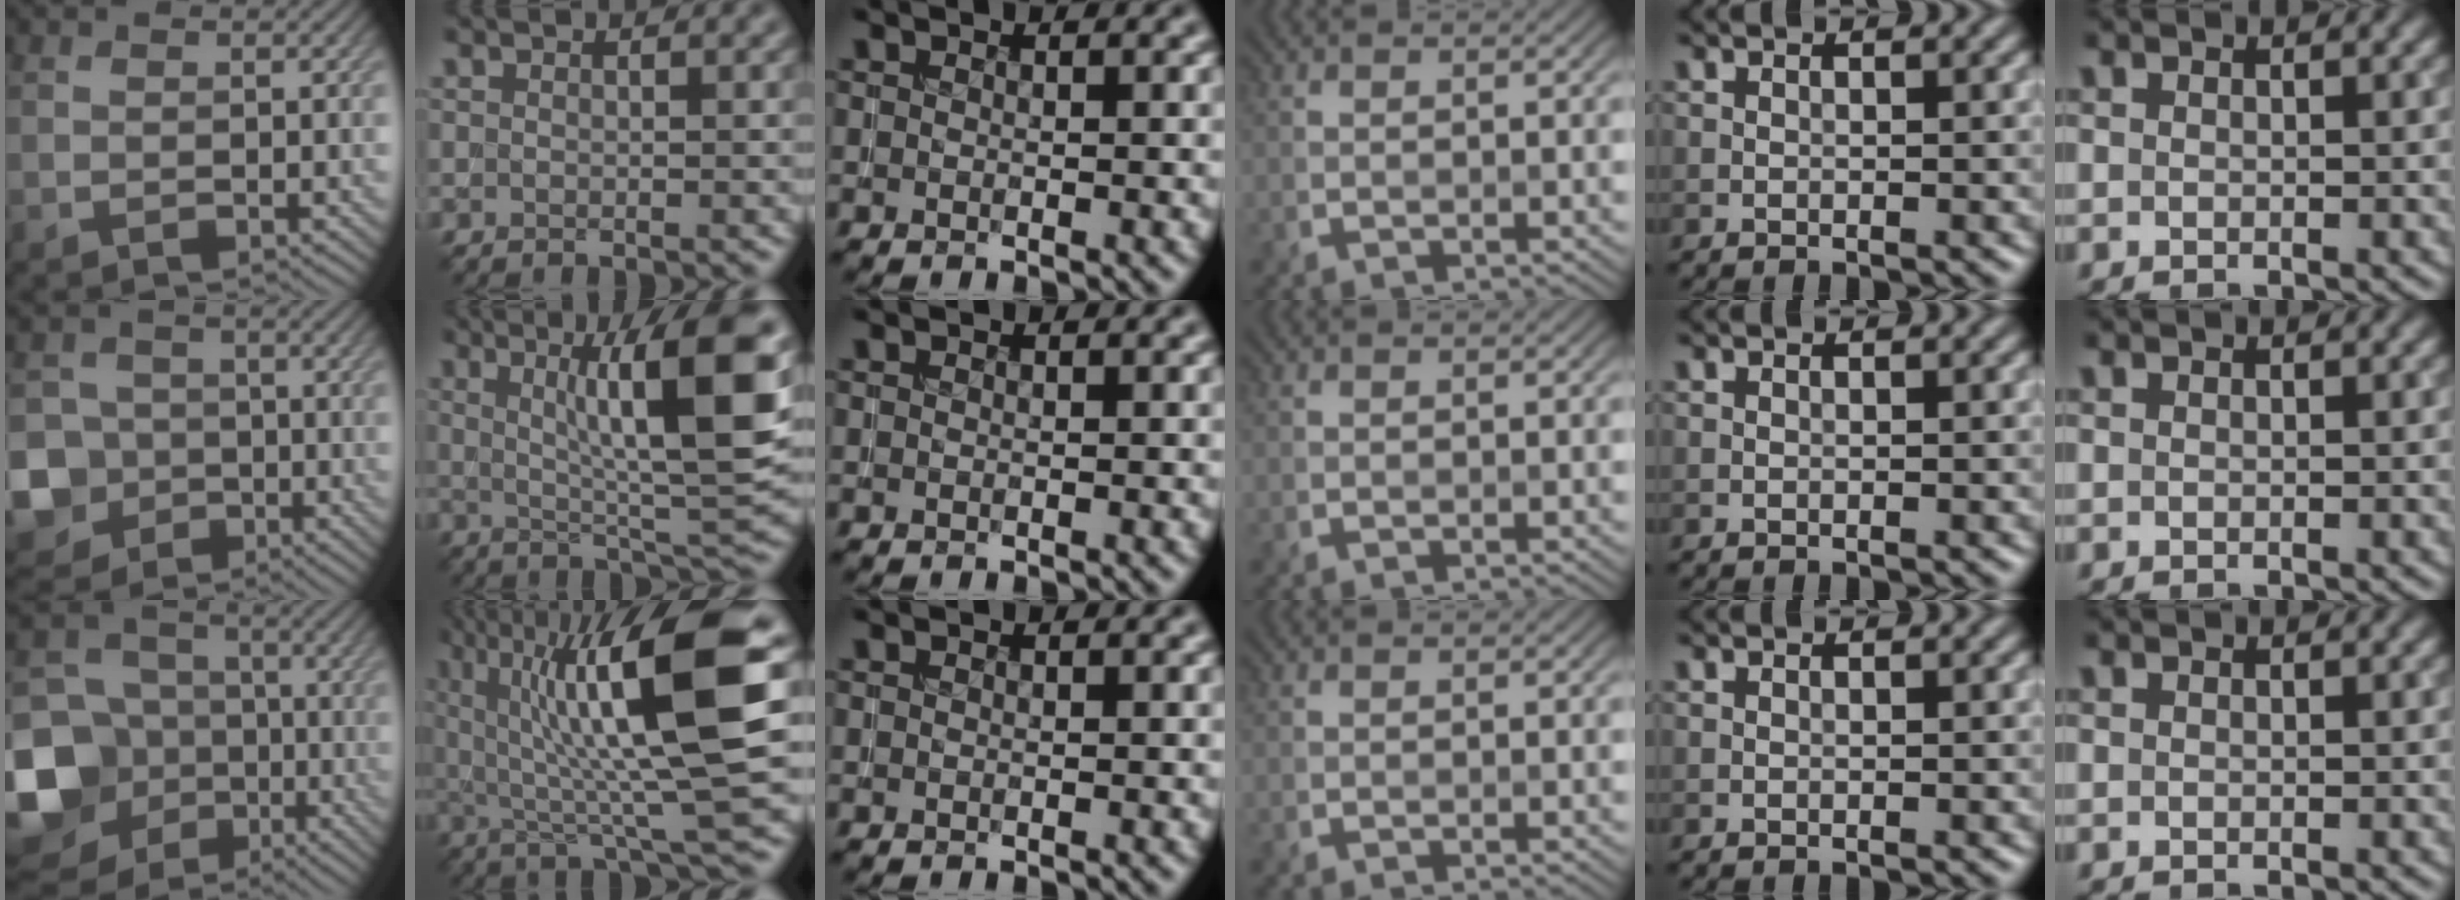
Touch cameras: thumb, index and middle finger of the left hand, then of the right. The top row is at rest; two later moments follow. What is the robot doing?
{"motion": "insert", "object": "coin"}